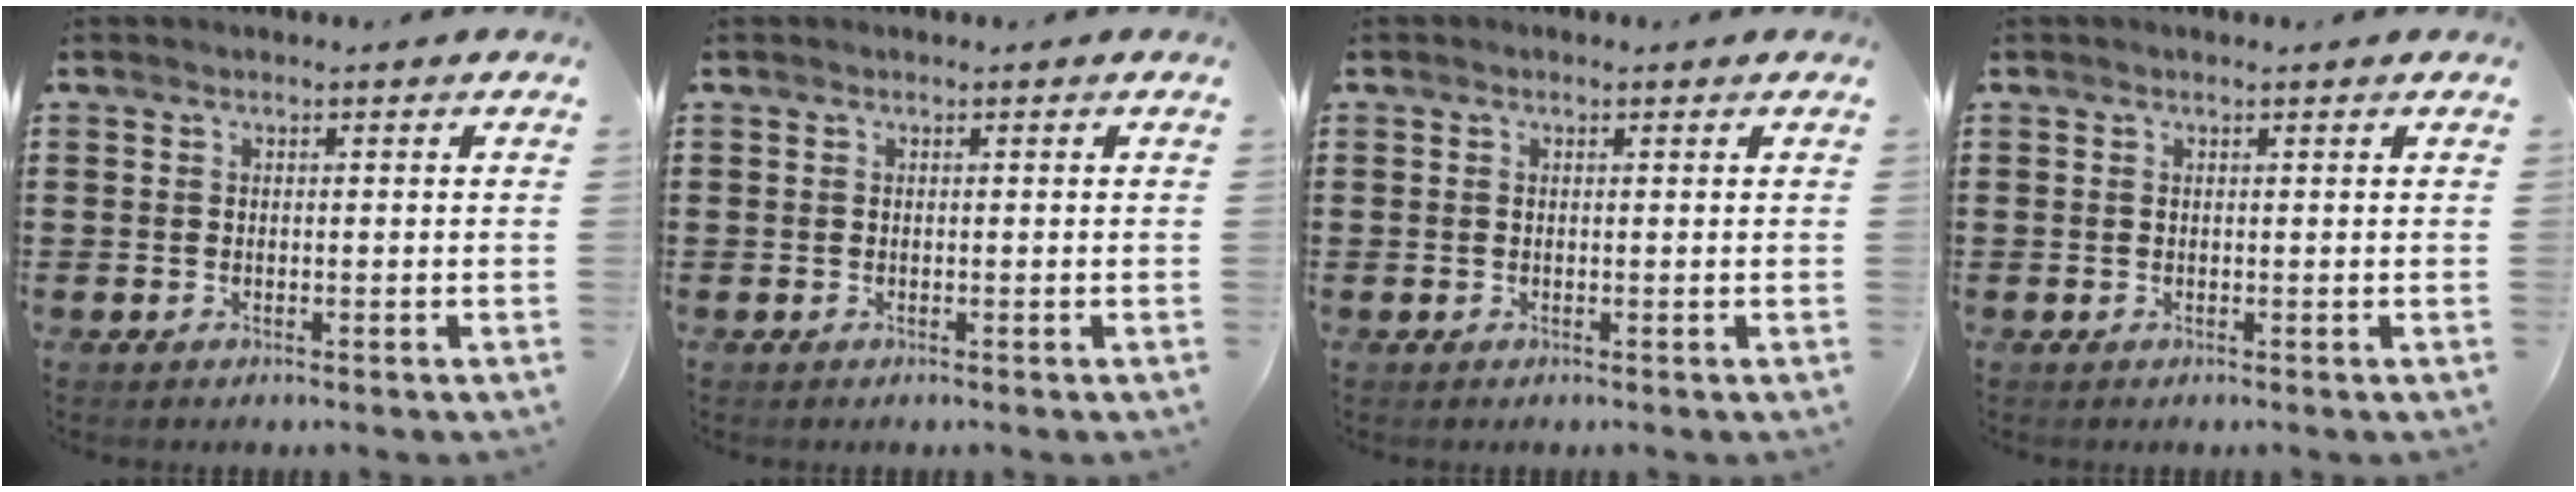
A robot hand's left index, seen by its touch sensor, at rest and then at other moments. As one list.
[{"total": 0.0}, {"total": 0.0}, {"total": 0.0}]